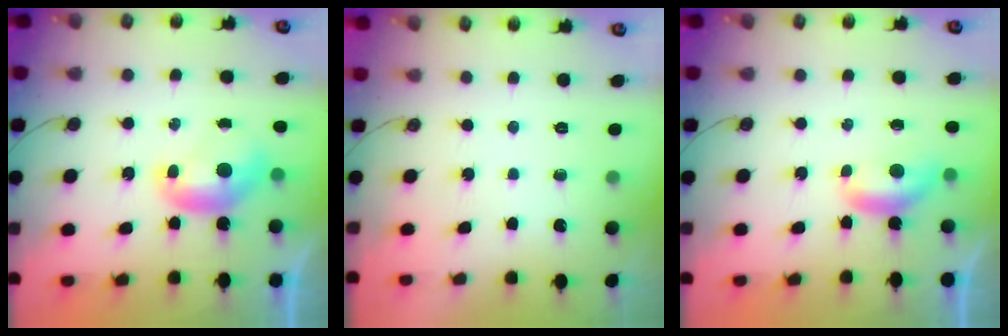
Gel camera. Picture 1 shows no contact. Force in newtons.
{"total": 0.0}
{"total": 2.2, "press": 2.2, "slide": 0.4}